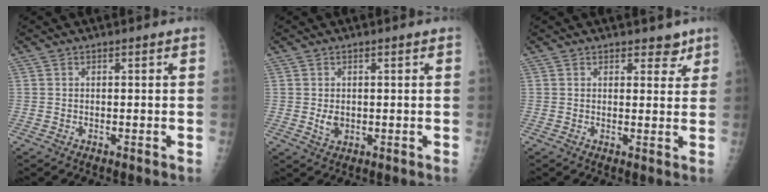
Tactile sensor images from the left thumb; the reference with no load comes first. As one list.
[{"total": 2.5, "force": [0.0, 1.8, 1.6], "torque": [-0.021, -0.004, 0.007]}, {"total": 3.3, "force": [2.4, 1.8, 1.4], "torque": [0.009, -0.013, 0.031]}]